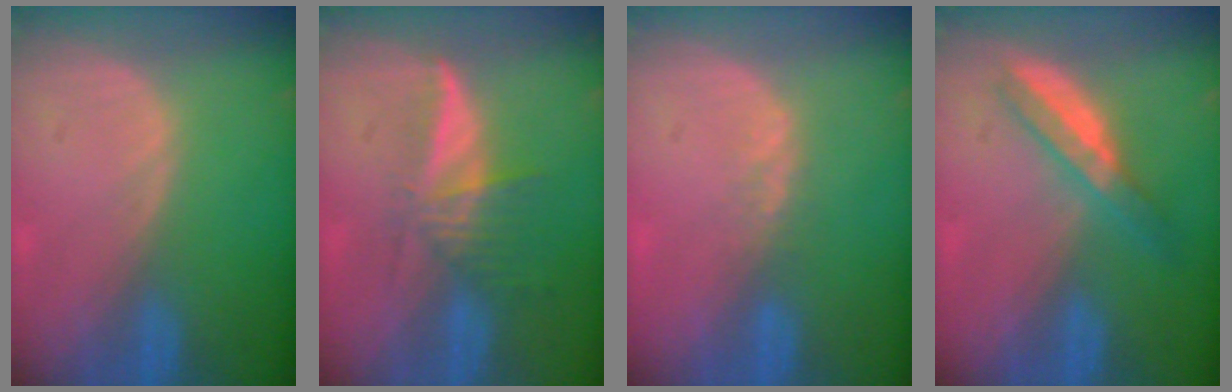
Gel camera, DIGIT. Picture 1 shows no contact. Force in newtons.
{"total": 6.0, "press": 5.2, "slide": 2.9}
{"total": 1.7, "press": 1.4, "slide": 0.9}
{"total": 5.5, "press": 4.8, "slide": 2.6}